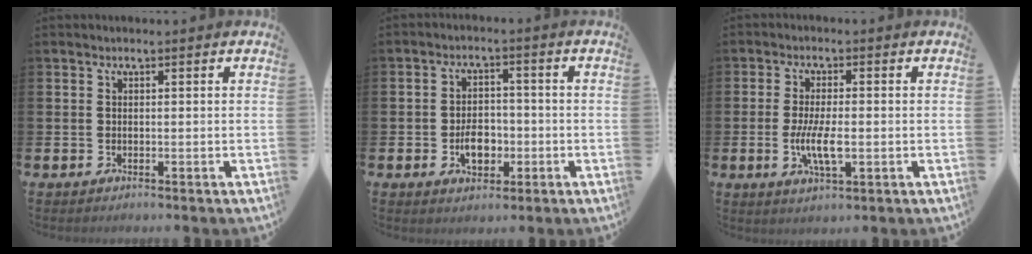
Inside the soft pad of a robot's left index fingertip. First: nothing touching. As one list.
[{"total": 4.6, "force": [-1.3, 3.2, 3.1], "torque": [-0.043, 0.000, -0.028]}, {"total": 5.5, "force": [-0.9, 2.0, 5.0], "torque": [-0.102, -0.001, -0.019]}]